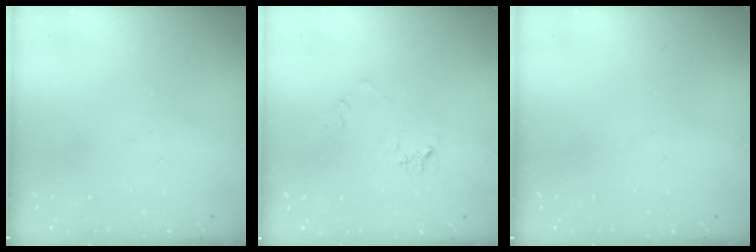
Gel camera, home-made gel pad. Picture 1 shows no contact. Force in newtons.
{"total": 5.1, "press": 5.0, "slide": 0.5}
{"total": 0.0}